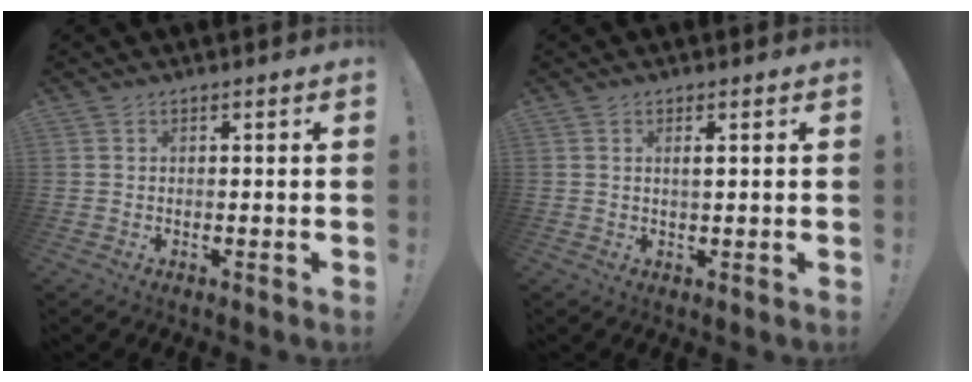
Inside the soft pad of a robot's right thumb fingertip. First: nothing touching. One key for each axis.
{"total": 1.6, "fx": 0.5, "fy": 0.1, "fz": 1.5, "tx": -0.023, "ty": -0.004, "tz": 0.006}